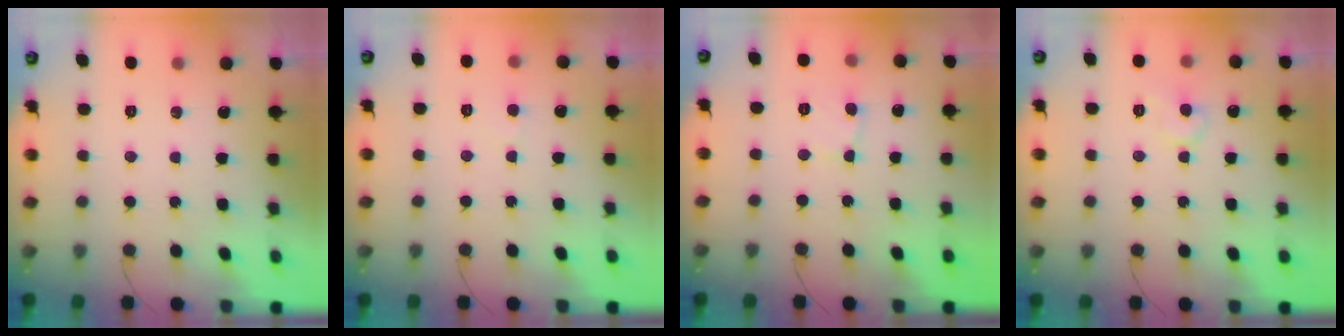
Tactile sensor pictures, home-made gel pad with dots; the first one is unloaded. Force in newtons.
{"total": 2.8, "press": 2.8, "slide": 0.2}
{"total": 2.6, "press": 2.6, "slide": 0.2}
{"total": 6.2, "press": 6.2, "slide": 0.6}